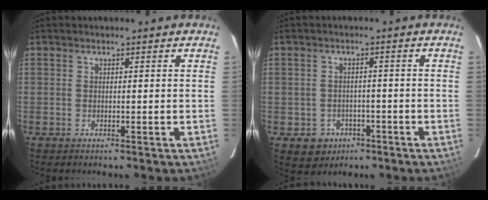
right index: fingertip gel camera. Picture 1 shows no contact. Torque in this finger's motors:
{"motor_torque": [-0.33, -0.06, -0.87, -0.21]}